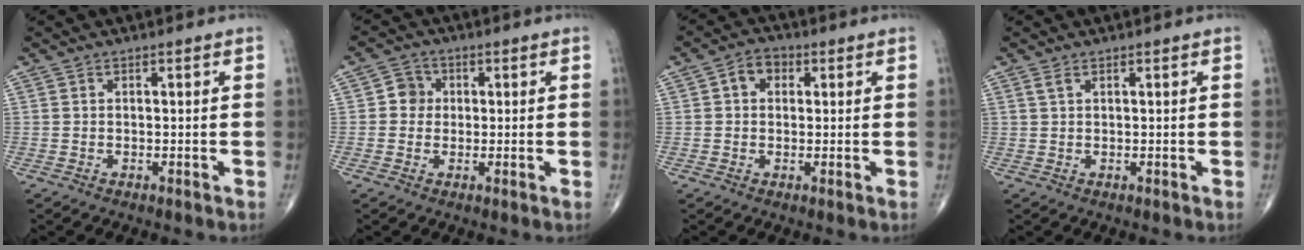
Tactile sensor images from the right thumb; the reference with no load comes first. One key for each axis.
{"total": 3.5, "fx": 0.2, "fy": 3.3, "fz": 1.1, "tx": 0.005, "ty": 0.008, "tz": -0.003}
{"total": 4.0, "fx": 0.9, "fy": 3.1, "fz": 2.3, "tx": -0.022, "ty": 0.012, "tz": 0.009}
{"total": 0.9, "fx": 0.6, "fy": 0.3, "fz": 0.6, "tx": -0.016, "ty": 0.006, "tz": 0.014}